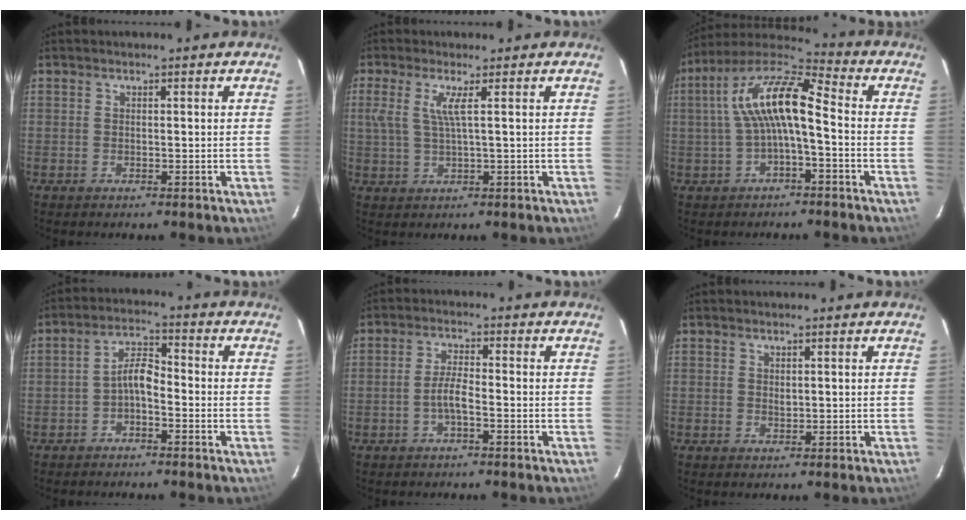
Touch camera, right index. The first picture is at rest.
{"total": 3.6, "force": [1.1, -0.4, 3.4], "torque": [-0.069, 0.001, 0.025]}
{"total": 11.9, "force": [-0.7, 3.4, 11.4], "torque": [-0.224, 0.025, -0.017]}
{"total": 4.2, "force": [-2.1, 1.7, 3.2], "torque": [-0.066, 0.017, -0.038]}
{"total": 3.2, "force": [-1.5, 0.4, 2.8], "torque": [-0.064, 0.006, -0.030]}
{"total": 0.7, "force": [0.3, 0.5, 0.4], "torque": [-0.006, 0.001, 0.008]}